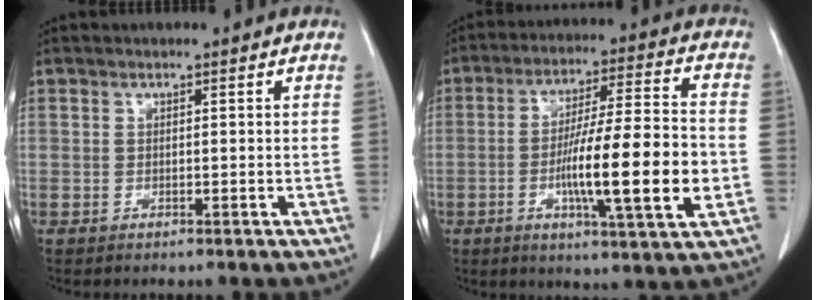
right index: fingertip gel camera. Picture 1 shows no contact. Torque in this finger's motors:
{"motor_torque": [1.97, -0.17, 0.79, 0.21]}